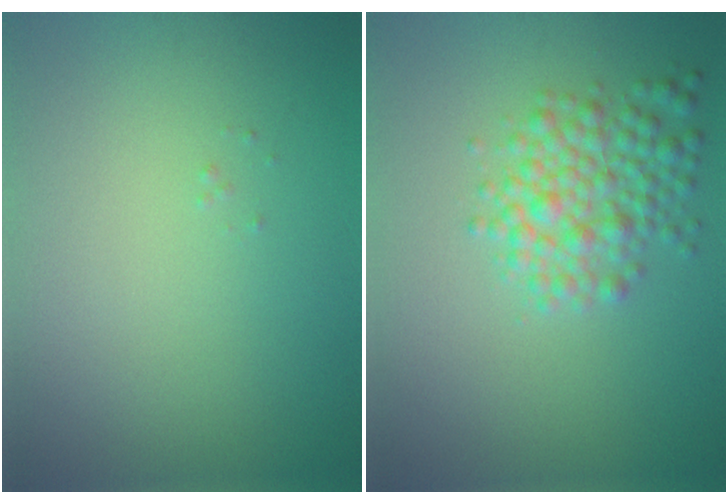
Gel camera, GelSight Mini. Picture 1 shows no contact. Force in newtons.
{"total": 4.1, "press": 4.1, "slide": 0.1}